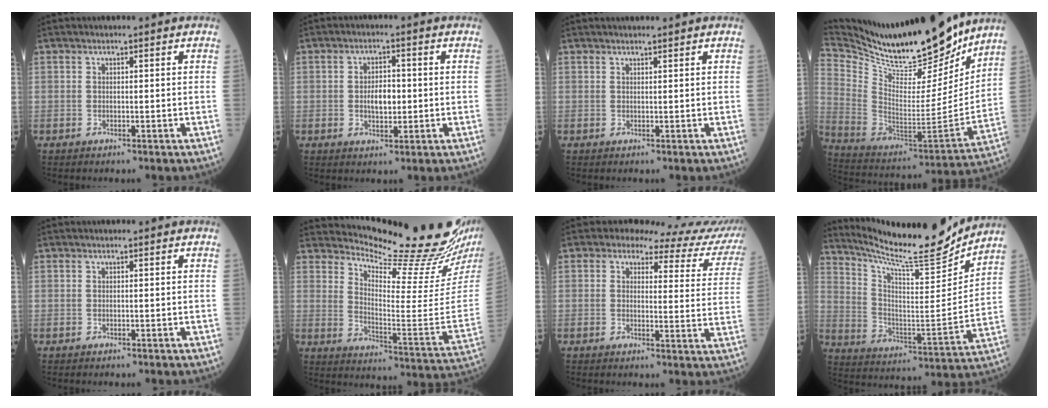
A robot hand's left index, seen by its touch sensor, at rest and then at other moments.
{"total": 3.9, "force": [-0.4, 2.0, 3.4], "torque": [-0.057, 0.000, -0.006]}
{"total": 2.0, "force": [1.8, 0.0, 0.8], "torque": [-0.004, 0.012, 0.025]}
{"total": 25.9, "force": [22.5, 5.0, 11.7], "torque": [-0.220, -0.043, 0.358]}
{"total": 0.0}
{"total": 19.5, "force": [18.2, -1.3, 6.8], "torque": [-0.122, -0.126, 0.245]}
{"total": 12.5, "force": [11.7, 3.6, 2.3], "torque": [0.006, -0.042, 0.095]}
{"total": 19.2, "force": [17.7, 0.9, 7.3], "torque": [-0.138, -0.048, 0.276]}